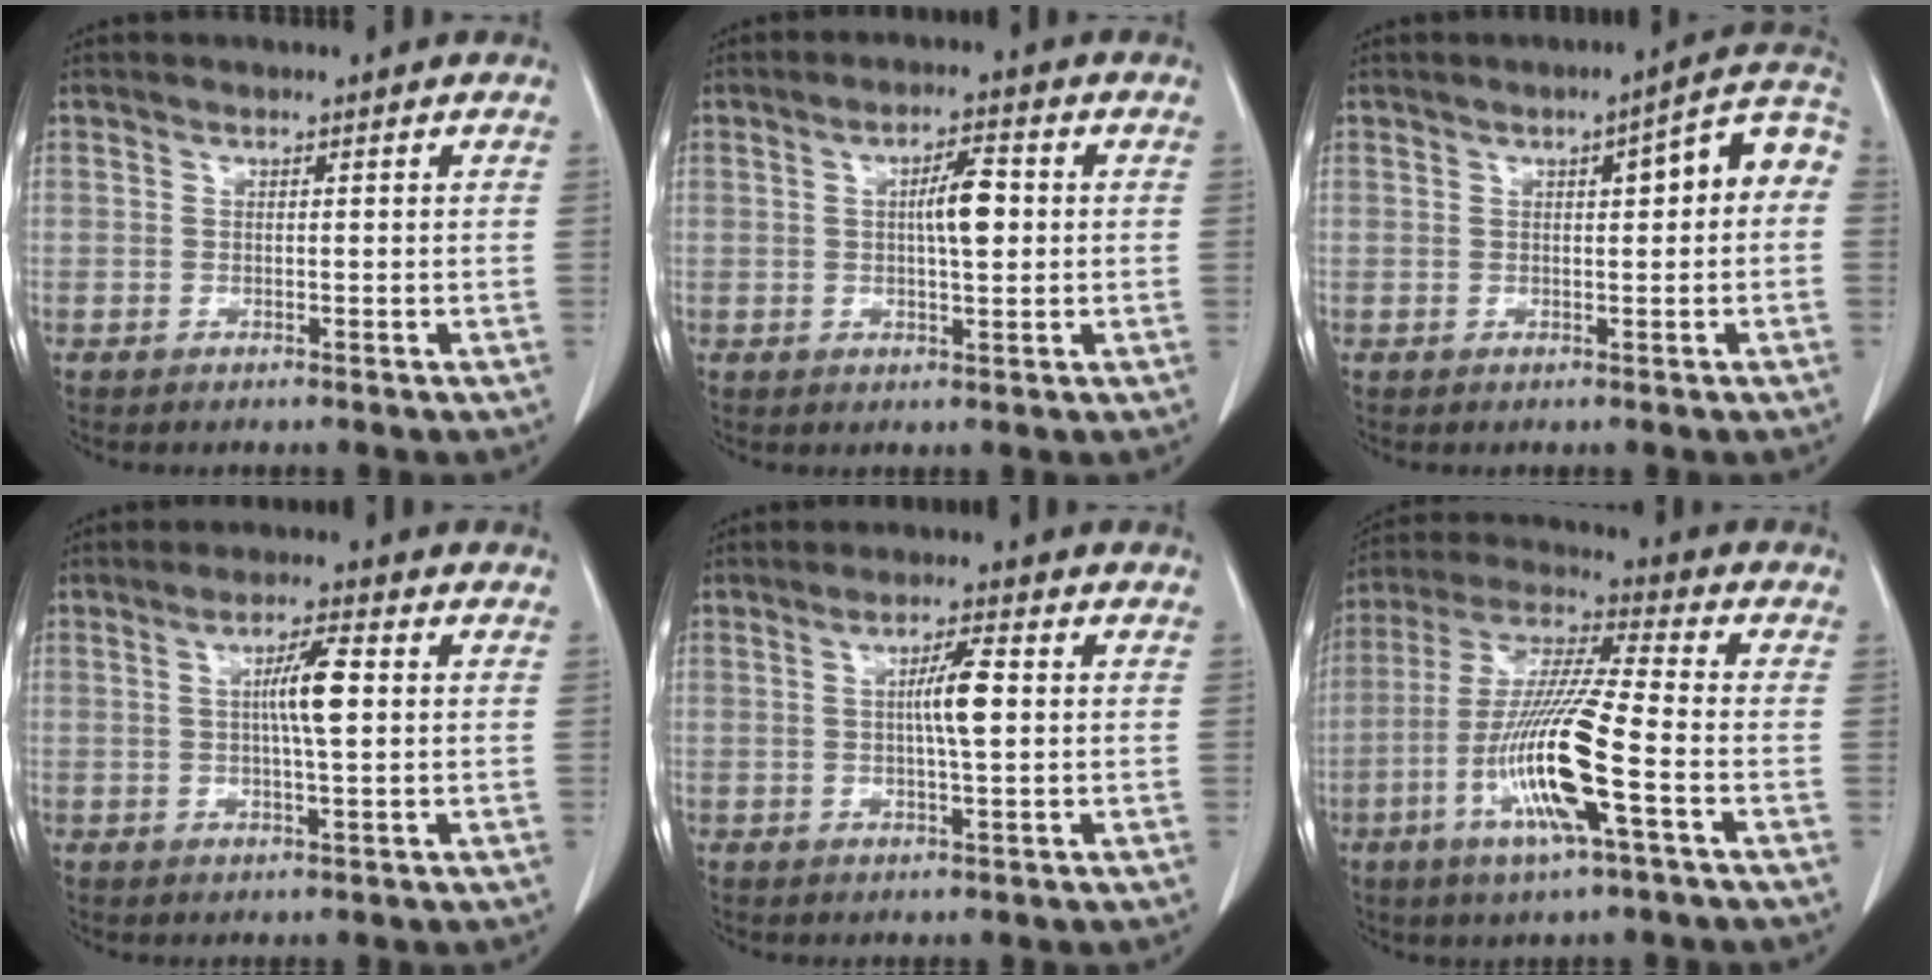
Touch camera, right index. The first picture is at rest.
{"total": 5.5, "force": [0.6, 1.2, 5.3], "torque": [-0.090, 0.007, 0.011]}
{"total": 7.2, "force": [1.1, 1.6, 7.0], "torque": [-0.086, 0.030, 0.008]}
{"total": 5.9, "force": [0.7, 0.4, 5.8], "torque": [-0.101, 0.002, 0.011]}
{"total": 5.2, "force": [0.5, 0.3, 5.2], "torque": [-0.090, 0.001, 0.007]}
{"total": 15.4, "force": [-4.9, 0.7, 14.6], "torque": [-0.297, -0.013, -0.096]}